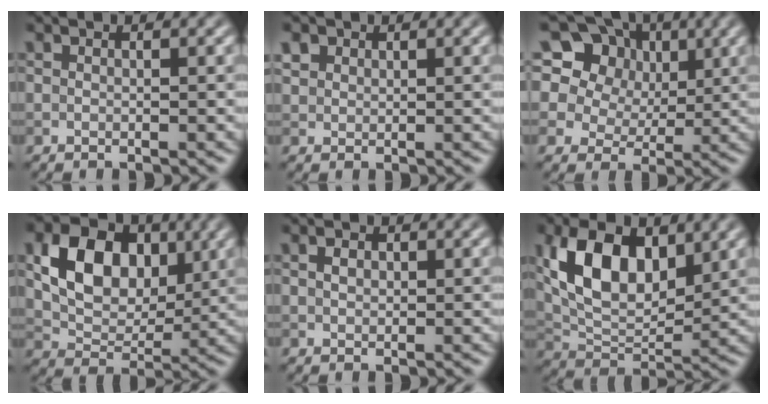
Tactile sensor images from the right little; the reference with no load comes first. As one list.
[{"total": 1.5, "force": [0.9, 1.2, 0.4], "torque": [-0.008, 0.004, 0.017]}, {"total": 16.6, "force": [8.8, 12.1, 7.1], "torque": [-0.182, 0.054, 0.155]}, {"total": 7.8, "force": [2.1, 5.5, 5.1], "torque": [-0.086, -0.001, 0.036]}, {"total": 1.1, "force": [0.3, 0.8, 0.7], "torque": [-0.014, 0.004, 0.003]}, {"total": 8.9, "force": [3.2, 5.0, 6.5], "torque": [-0.123, 0.001, 0.057]}]